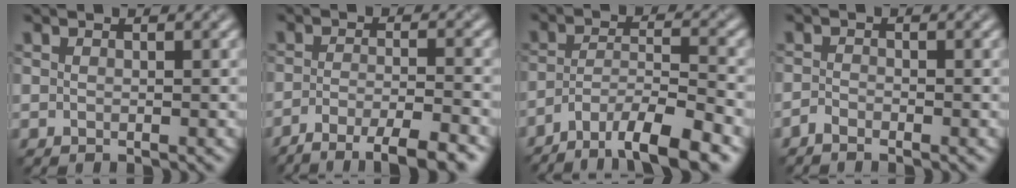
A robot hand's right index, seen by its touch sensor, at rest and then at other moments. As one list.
[{"total": 6.4, "force": [-4.6, 1.3, 4.3], "torque": [-0.062, 0.002, -0.079]}, {"total": 9.2, "force": [-6.9, 2.4, 5.7], "torque": [-0.091, -0.002, -0.117]}, {"total": 1.0, "force": [-0.9, 0.3, 0.5], "torque": [-0.009, -0.001, -0.021]}]